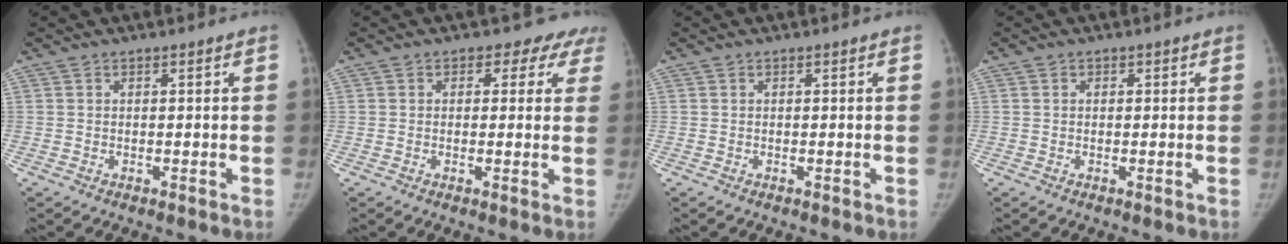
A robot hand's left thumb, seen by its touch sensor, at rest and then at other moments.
{"total": 5.2, "force": [3.0, 4.0, 1.7], "torque": [0.026, -0.004, 0.018]}
{"total": 0.0}
{"total": 0.8, "force": [0.1, 0.7, 0.2], "torque": [0.005, 0.002, -0.003]}